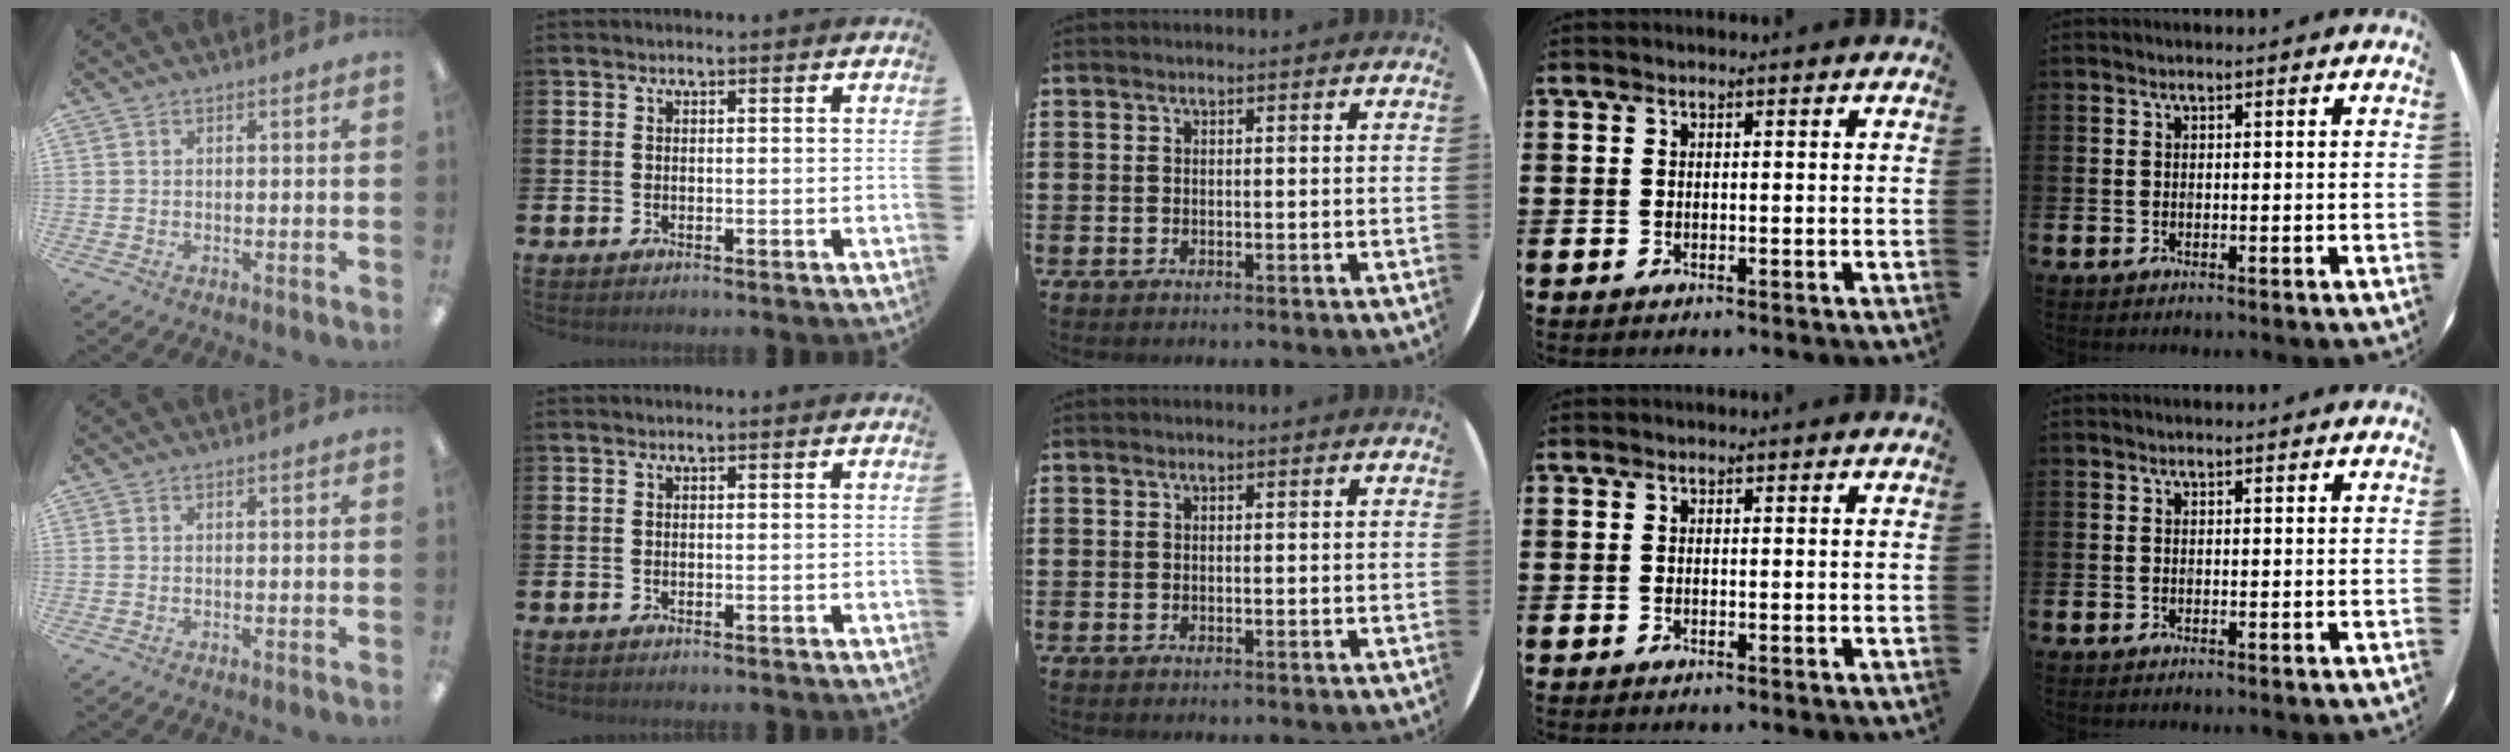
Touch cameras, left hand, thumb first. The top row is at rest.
{}